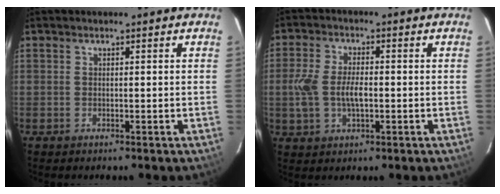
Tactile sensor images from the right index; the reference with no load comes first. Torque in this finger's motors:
{"motor_torque": [0.22, 0.00, 0.18, 0.09]}